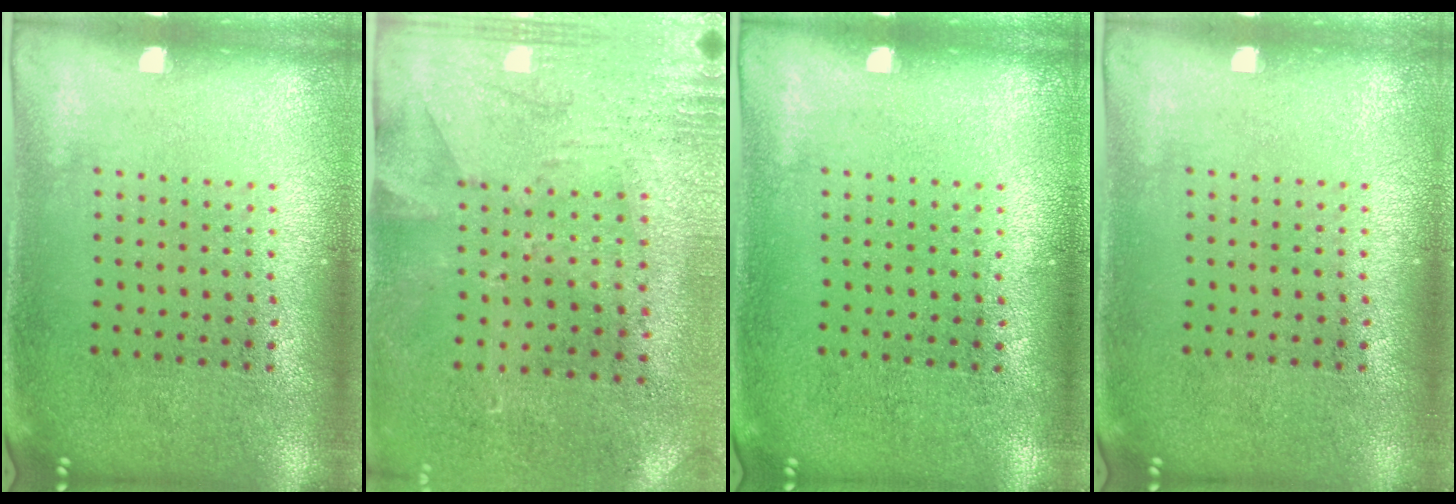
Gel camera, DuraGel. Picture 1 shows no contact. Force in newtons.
{"total": 2.8, "press": 2.3, "slide": 1.6}
{"total": 0.0}
{"total": 0.0}